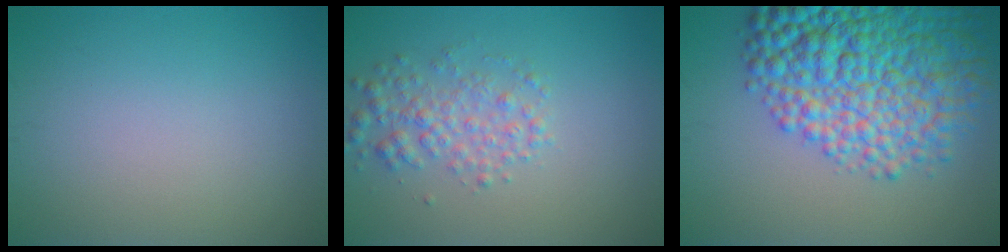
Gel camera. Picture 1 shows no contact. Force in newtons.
{"total": 2.9, "press": 2.9, "slide": 0.1}
{"total": 11.4, "press": 11.4, "slide": 0.3}